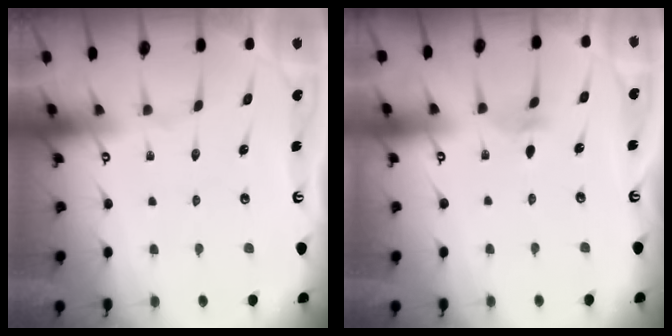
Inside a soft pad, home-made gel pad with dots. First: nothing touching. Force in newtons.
{"total": 2.8, "press": 2.7, "slide": 0.8}